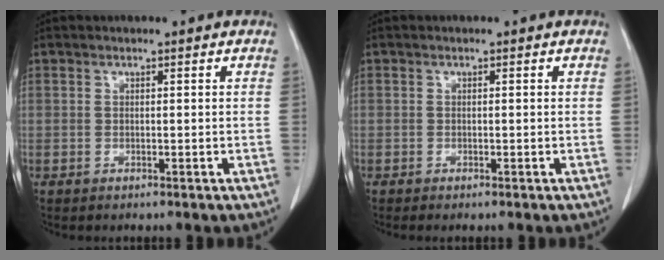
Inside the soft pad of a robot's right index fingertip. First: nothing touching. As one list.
[{"total": 0.6, "force": [-0.4, 0.0, 0.4], "torque": [-0.010, -0.002, -0.008]}]